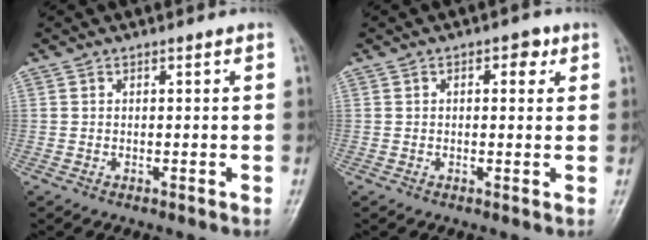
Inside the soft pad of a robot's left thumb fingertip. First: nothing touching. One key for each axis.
{"total": 3.0, "fx": 1.1, "fy": 1.8, "fz": 2.2, "tx": -0.006, "ty": 0.004, "tz": 0.008}